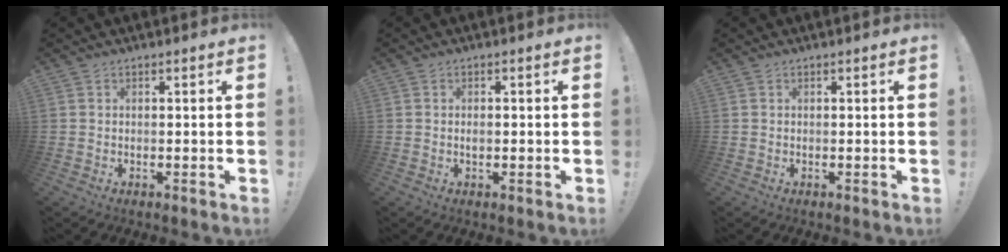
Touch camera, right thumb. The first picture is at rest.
{"total": 1.0, "force": [-0.4, 0.6, 0.7], "torque": [-0.020, 0.005, -0.006]}
{"total": 0.0}